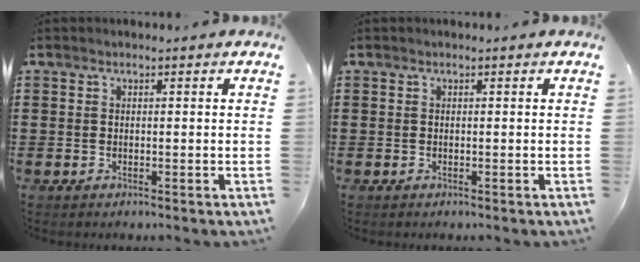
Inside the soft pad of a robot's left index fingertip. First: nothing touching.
{"total": 0.0}